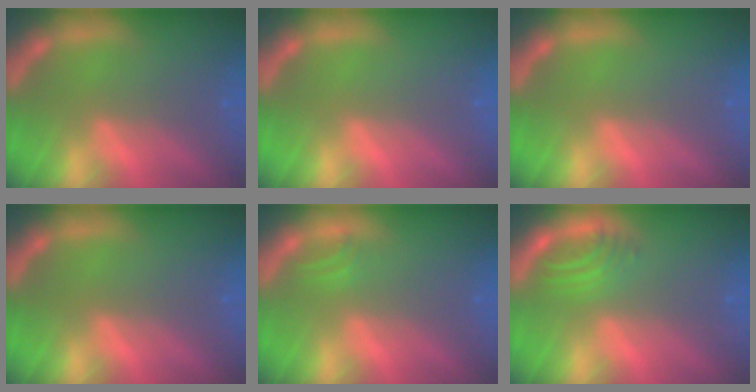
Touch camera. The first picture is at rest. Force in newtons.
{"total": 0.0}
{"total": 0.0}
{"total": 0.0}
{"total": 0.9}
{"total": 2.9}